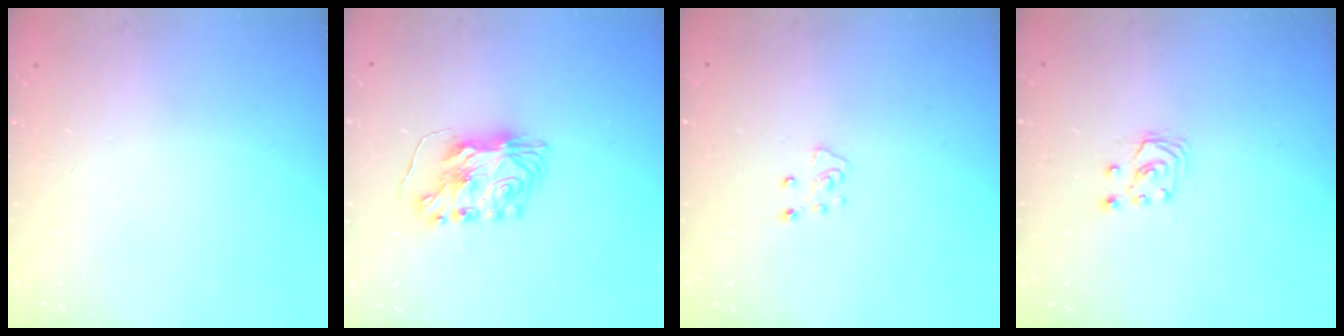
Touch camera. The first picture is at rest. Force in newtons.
{"total": 8.1, "press": 8.0, "slide": 0.8}
{"total": 4.7, "press": 4.7, "slide": 0.5}
{"total": 2.6, "press": 2.6, "slide": 0.3}